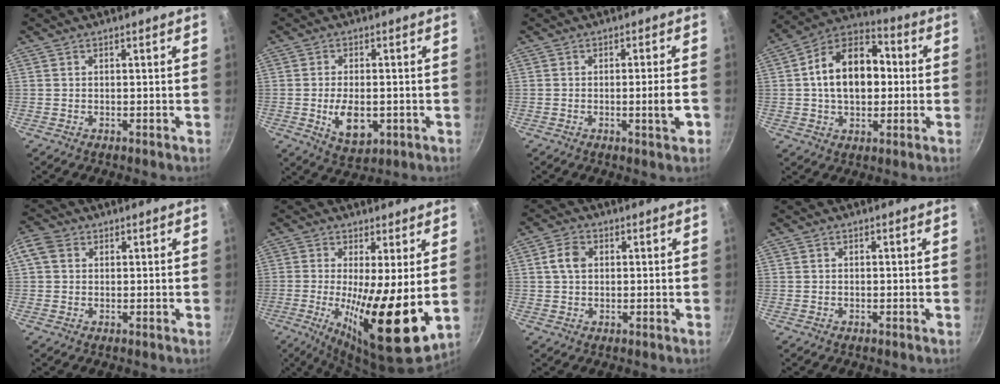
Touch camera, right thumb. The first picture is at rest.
{"total": 8.2, "force": [-1.6, 4.6, 6.6], "torque": [-0.104, -0.003, -0.016]}
{"total": 4.4, "force": [-1.2, 0.2, 4.3], "torque": [-0.060, 0.007, -0.017]}
{"total": 16.6, "force": [0.9, 11.2, 12.2], "torque": [-0.164, 0.032, -0.002]}
{"total": 4.3, "force": [1.2, 3.5, 2.3], "torque": [-0.044, 0.007, 0.011]}
{"total": 15.6, "force": [-0.3, 3.8, 15.1], "torque": [-0.245, -0.033, -0.003]}
{"total": 4.4, "force": [0.8, 3.2, 2.9], "torque": [-0.046, 0.008, 0.010]}
{"total": 0.0}